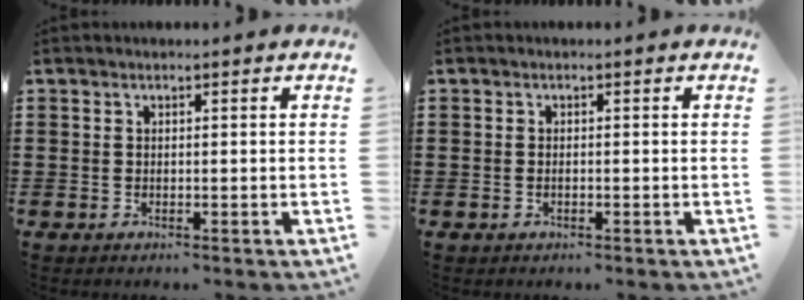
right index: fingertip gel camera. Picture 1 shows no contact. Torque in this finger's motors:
{"motor_torque": [0.00, 2.14, -0.02, -0.01]}